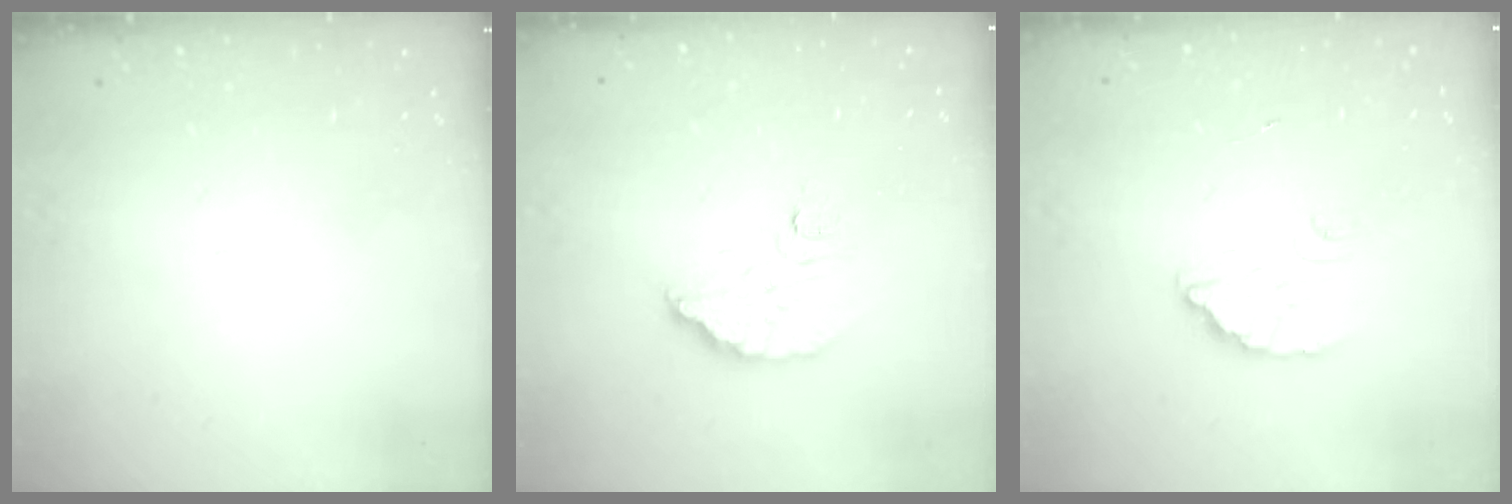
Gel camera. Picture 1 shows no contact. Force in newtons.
{"total": 7.1, "press": 7.1, "slide": 0.5}
{"total": 2.3, "press": 2.3, "slide": 0.2}